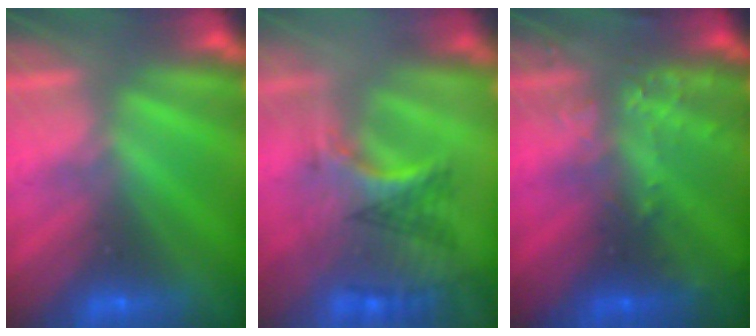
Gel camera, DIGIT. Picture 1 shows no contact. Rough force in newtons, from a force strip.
{"total": 2.9}
{"total": 2.9}